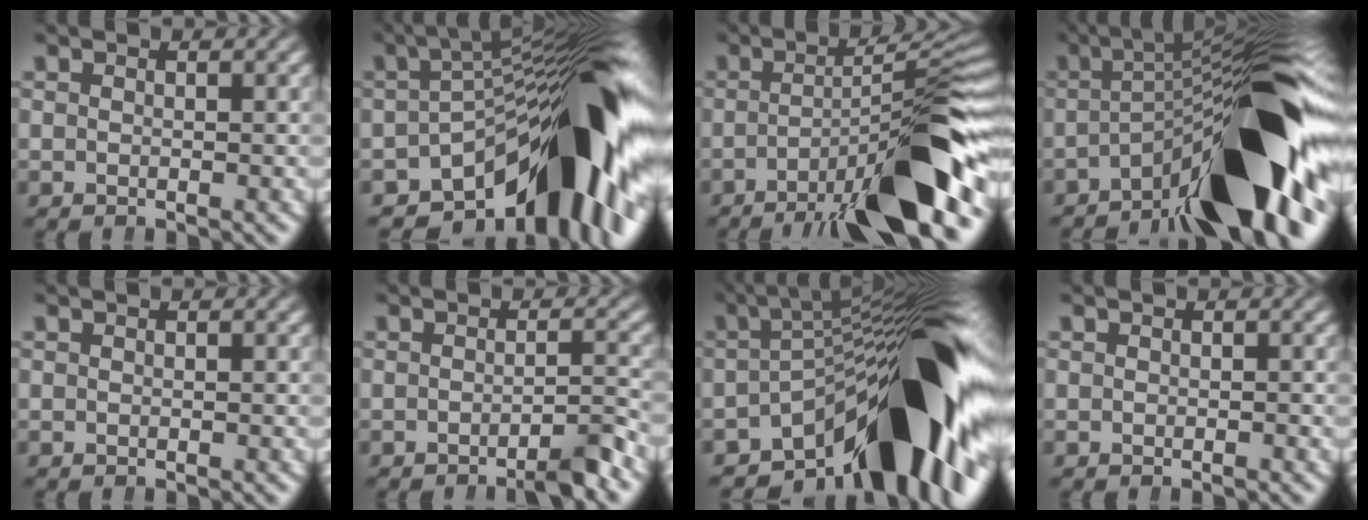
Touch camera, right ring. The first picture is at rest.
{"total": 16.2, "force": [-3.8, 6.3, 14.4], "torque": [-0.189, -0.015, -0.045]}
{"total": 10.3, "force": [-4.3, 2.0, 9.2], "torque": [-0.119, 0.002, -0.059]}
{"total": 17.3, "force": [-4.1, 5.5, 15.9], "torque": [-0.211, -0.001, -0.050]}
{"total": 0.0}
{"total": 2.6, "force": [-1.9, 0.3, 1.7], "torque": [-0.021, -0.001, -0.038]}
{"total": 18.4, "force": [-3.5, 7.3, 16.6], "torque": [-0.218, -0.014, -0.043]}
{"total": 0.0}